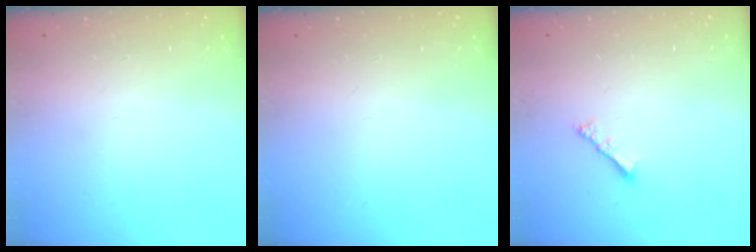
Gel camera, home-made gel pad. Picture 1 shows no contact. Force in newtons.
{"total": 0.0}
{"total": 2.5, "press": 2.4, "slide": 0.5}